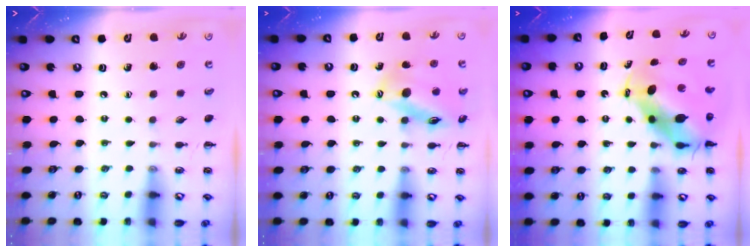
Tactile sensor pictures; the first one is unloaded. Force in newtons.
{"total": 15.0, "press": 14.8, "slide": 2.1}
{"total": 8.6, "press": 8.3, "slide": 2.2}